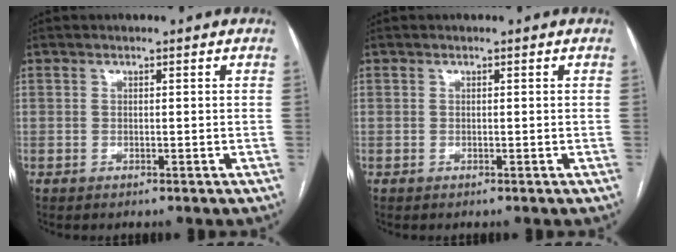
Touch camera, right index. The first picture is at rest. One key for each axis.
{"total": 0.0}